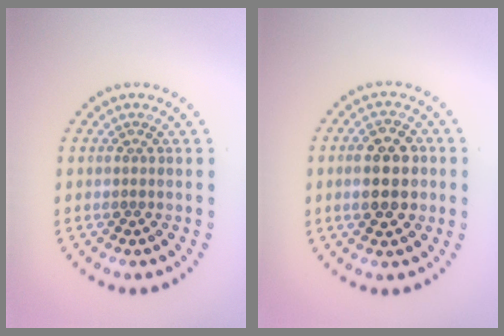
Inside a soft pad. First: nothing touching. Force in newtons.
{"total": 5.0, "press": 5.0, "slide": 0.3}